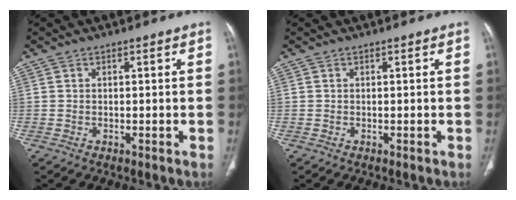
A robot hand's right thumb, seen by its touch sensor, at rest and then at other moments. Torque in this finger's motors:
{"motor_torque": [-0.02, 0.02, 0.02, 0.02, 0.00]}